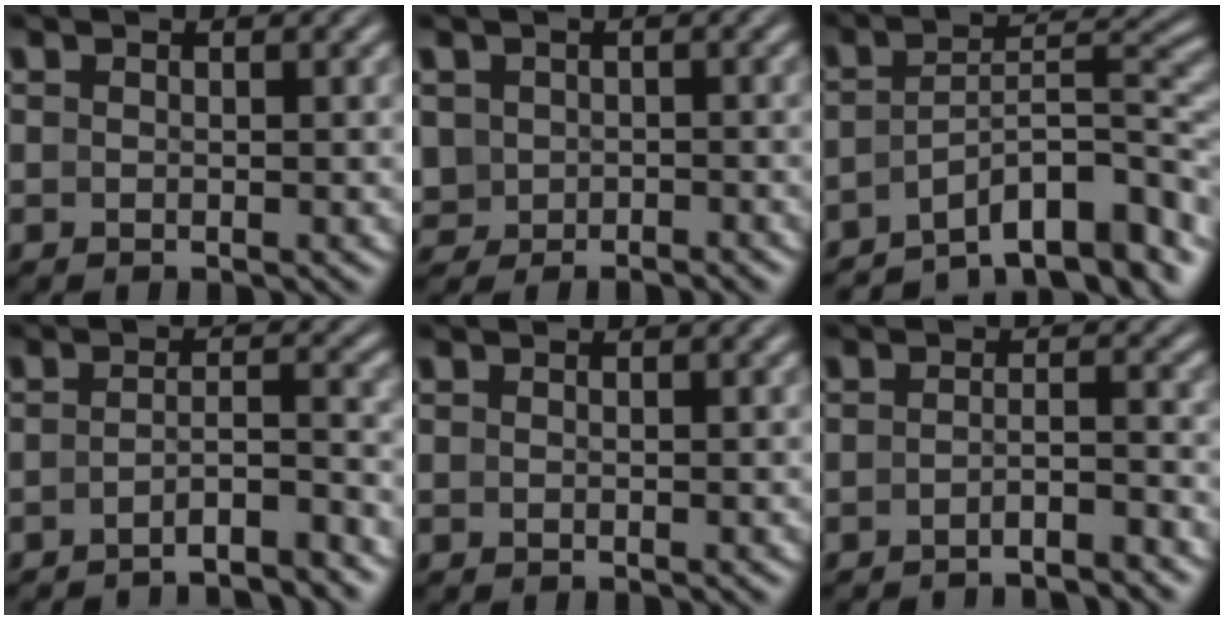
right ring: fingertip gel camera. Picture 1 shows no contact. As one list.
[{"total": 3.9, "force": [-1.3, 3.5, 1.1], "torque": [-0.046, -0.024, -0.012]}, {"total": 11.0, "force": [-7.2, 5.1, 6.5], "torque": [-0.102, -0.042, -0.099]}, {"total": 4.8, "force": [-4.6, 0.4, 1.5], "torque": [-0.022, -0.022, -0.069]}, {"total": 0.0}, {"total": 3.3, "force": [-3.1, -0.1, 1.0], "torque": [-0.013, -0.012, -0.050]}]